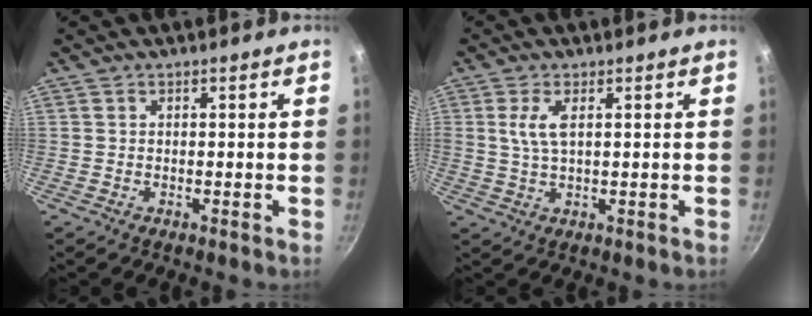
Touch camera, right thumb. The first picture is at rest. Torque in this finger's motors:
{"motor_torque": [0.10, 0.15, 0.26, -0.18, 0.03]}